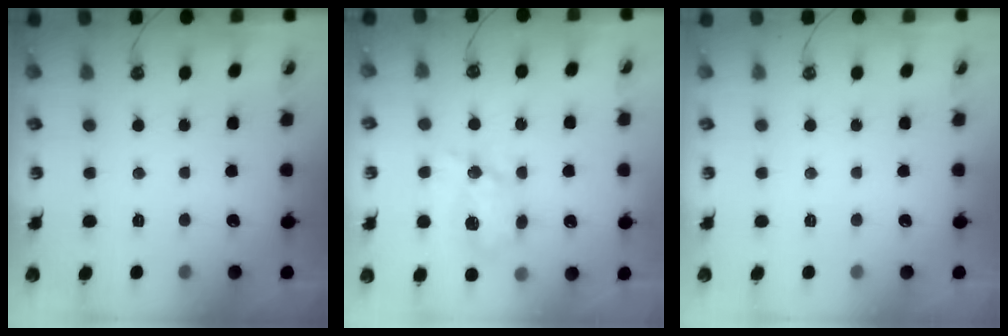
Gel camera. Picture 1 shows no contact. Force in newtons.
{"total": 11.5, "press": 11.5, "slide": 0.1}
{"total": 0.0}